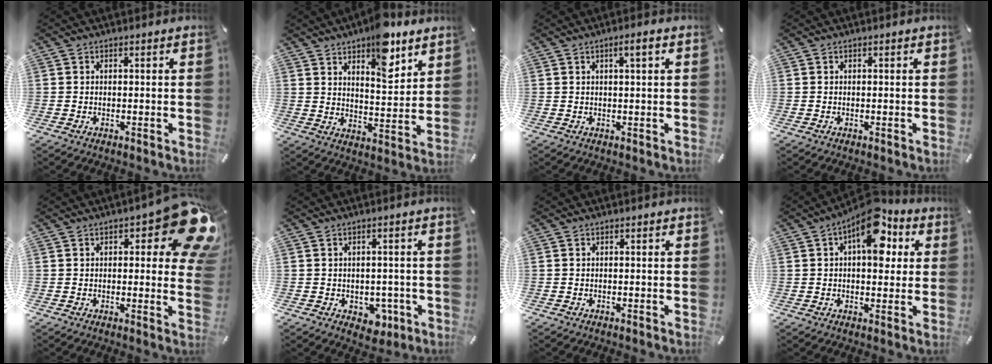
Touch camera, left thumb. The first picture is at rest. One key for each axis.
{"total": 11.7, "fx": 8.3, "fy": 4.8, "fz": 6.7, "tx": -0.084, "ty": -0.053, "tz": 0.141}
{"total": 2.8, "fx": 1.1, "fy": 0.3, "fz": 2.5, "tx": -0.050, "ty": 0.003, "tz": 0.016}
{"total": 0.0}
{"total": 15.2, "fx": 6.6, "fy": 5.5, "fz": 12.5, "tx": -0.149, "ty": -0.050, "tz": 0.108}
{"total": 4.2, "fx": -1.2, "fy": 3.5, "fz": 2.0, "tx": -0.010, "ty": -0.001, "tz": -0.022}
{"total": 0.0}
{"total": 13.1, "fx": 5.1, "fy": 6.8, "fz": 10.0, "tx": -0.130, "ty": -0.022, "tz": 0.085}